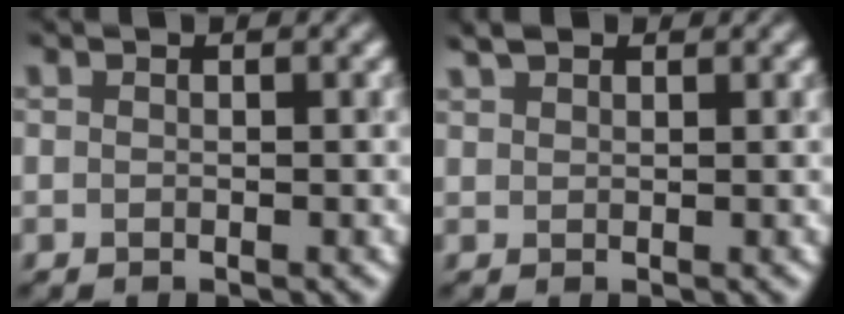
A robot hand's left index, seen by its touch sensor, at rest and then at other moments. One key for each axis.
{"total": 1.4, "fx": 1.3, "fy": 0.4, "fz": 0.2, "tx": -0.002, "ty": 0.007, "tz": 0.026}